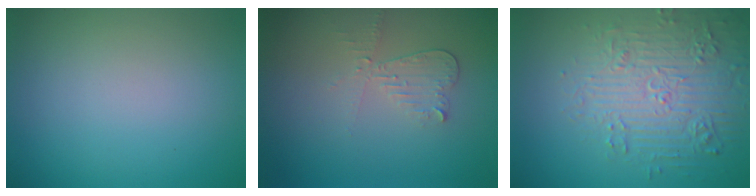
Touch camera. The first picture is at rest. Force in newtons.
{"total": 2.1, "press": 2.1, "slide": 0.4}
{"total": 4.8, "press": 4.7, "slide": 1.1}